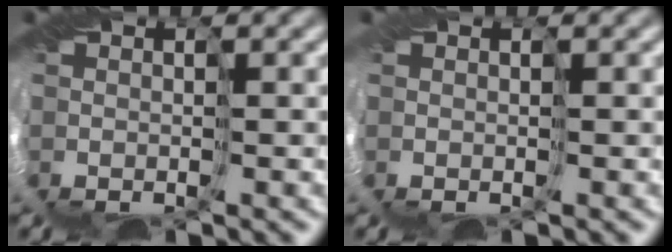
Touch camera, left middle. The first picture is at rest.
{"total": 0.0}